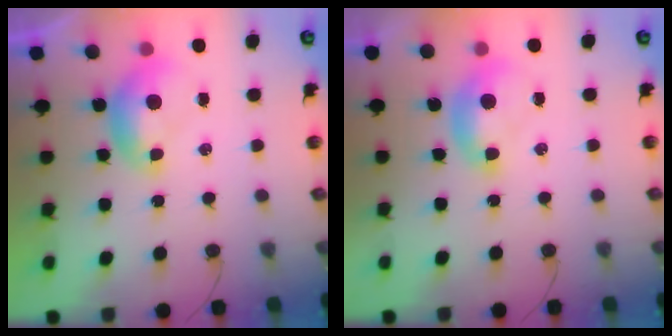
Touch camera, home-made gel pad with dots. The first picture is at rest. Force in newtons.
{"total": 1.3, "press": 1.2, "slide": 0.5}